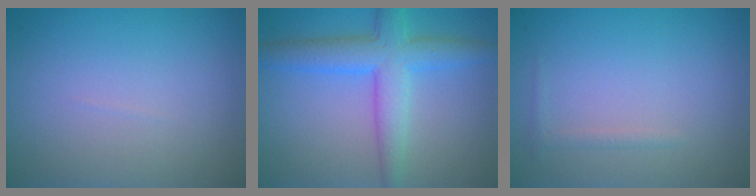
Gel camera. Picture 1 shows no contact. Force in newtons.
{"total": 5.3, "press": 5.3, "slide": 0.1}
{"total": 0.7, "press": 0.7, "slide": 0.0}